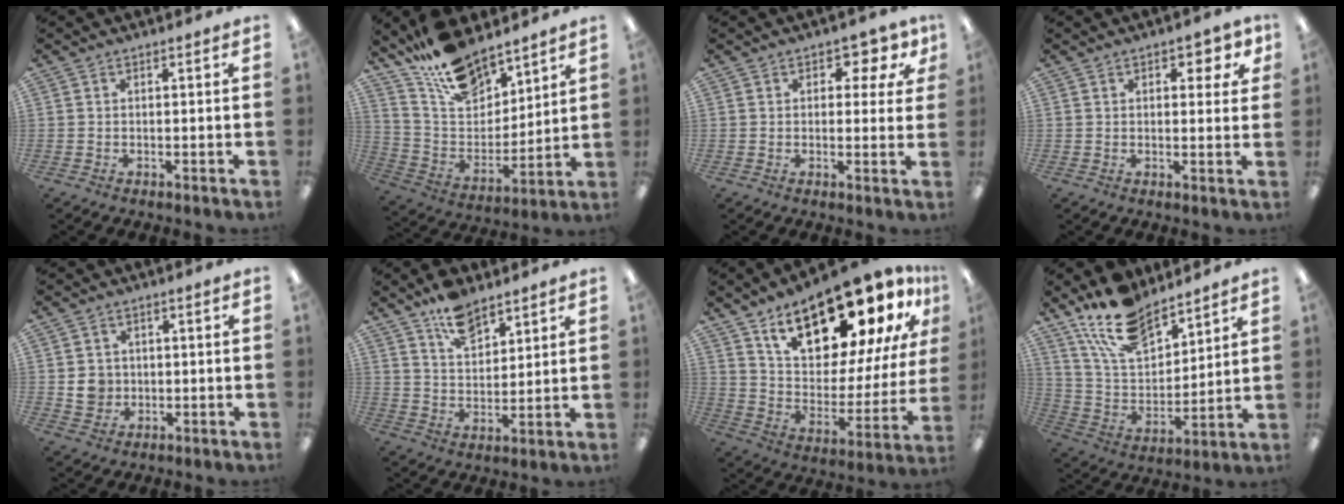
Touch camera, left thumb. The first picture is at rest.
{"total": 15.6, "force": [12.8, 7.0, 5.6], "torque": [-0.121, -0.081, 0.238]}
{"total": 4.9, "force": [2.4, 3.2, 2.8], "torque": [-0.031, -0.003, 0.038]}
{"total": 4.8, "force": [2.3, 2.5, 3.3], "torque": [-0.036, -0.004, 0.035]}
{"total": 4.2, "force": [0.1, 4.1, 1.1], "torque": [-0.011, 0.003, 0.000]}
{"total": 9.8, "force": [7.3, 4.9, 4.3], "torque": [-0.066, -0.039, 0.130]}
{"total": 23.1, "force": [16.8, 9.0, 13.2], "torque": [-0.188, -0.111, 0.283]}
{"total": 16.4, "force": [12.9, 7.1, 7.3], "torque": [-0.155, -0.068, 0.239]}